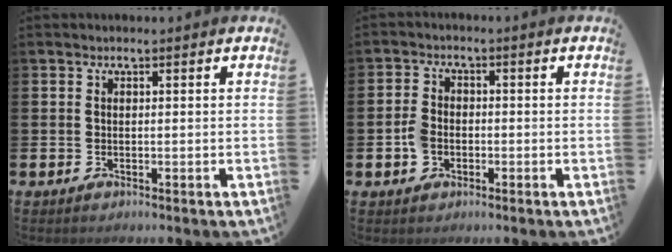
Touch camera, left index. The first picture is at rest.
{"total": 3.1, "force": [-0.9, 2.5, 1.7], "torque": [-0.032, 0.008, -0.017]}